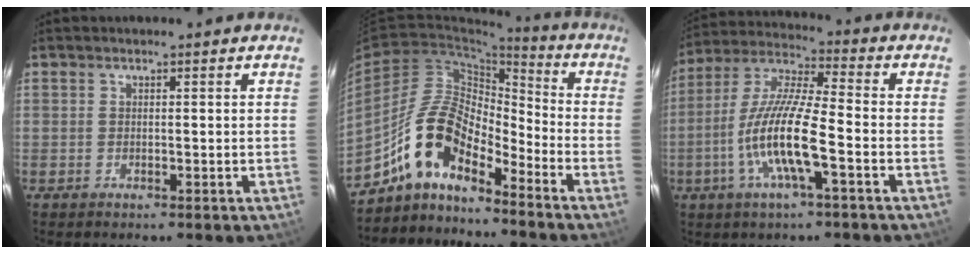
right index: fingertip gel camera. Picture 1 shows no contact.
{"total": 12.2, "force": [-9.1, 4.4, 6.9], "torque": [-0.131, 0.020, -0.183]}
{"total": 13.3, "force": [-4.5, 1.8, 12.4], "torque": [-0.253, -0.003, -0.091]}